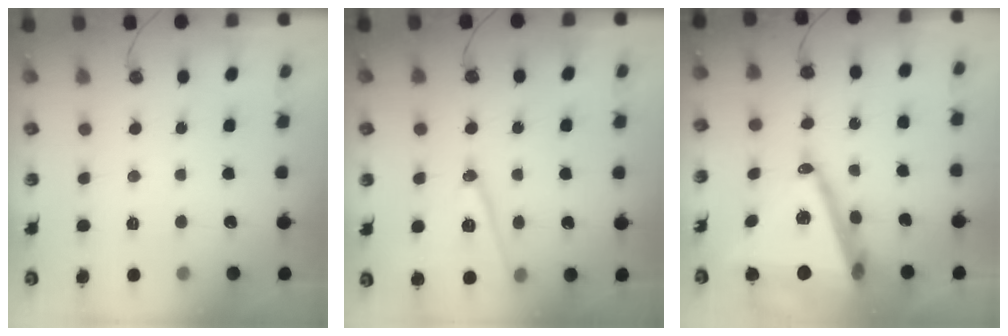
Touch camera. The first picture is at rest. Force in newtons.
{"total": 12.6, "press": 12.1, "slide": 3.3}
{"total": 22.0, "press": 21.7, "slide": 3.7}